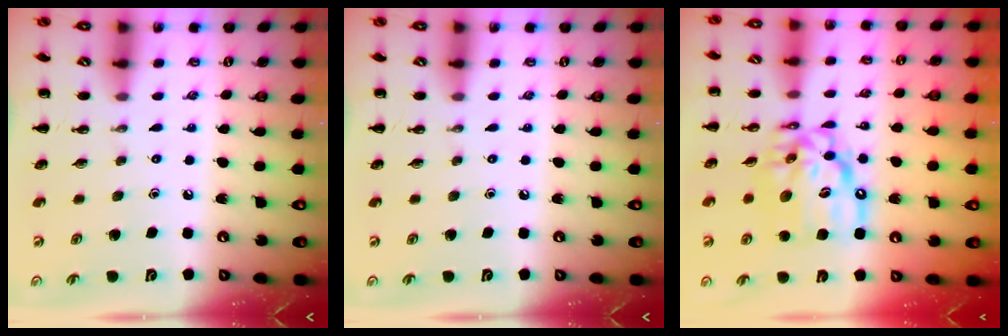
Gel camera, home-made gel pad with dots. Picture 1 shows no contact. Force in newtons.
{"total": 0.0}
{"total": 12.6, "press": 12.2, "slide": 3.4}